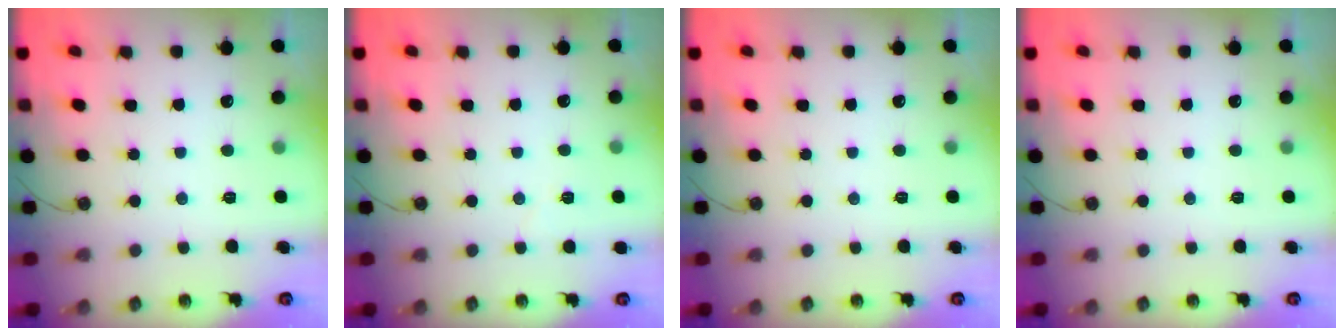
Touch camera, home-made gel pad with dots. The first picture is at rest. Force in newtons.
{"total": 2.6, "press": 2.2, "slide": 1.5}
{"total": 0.0}
{"total": 0.0}